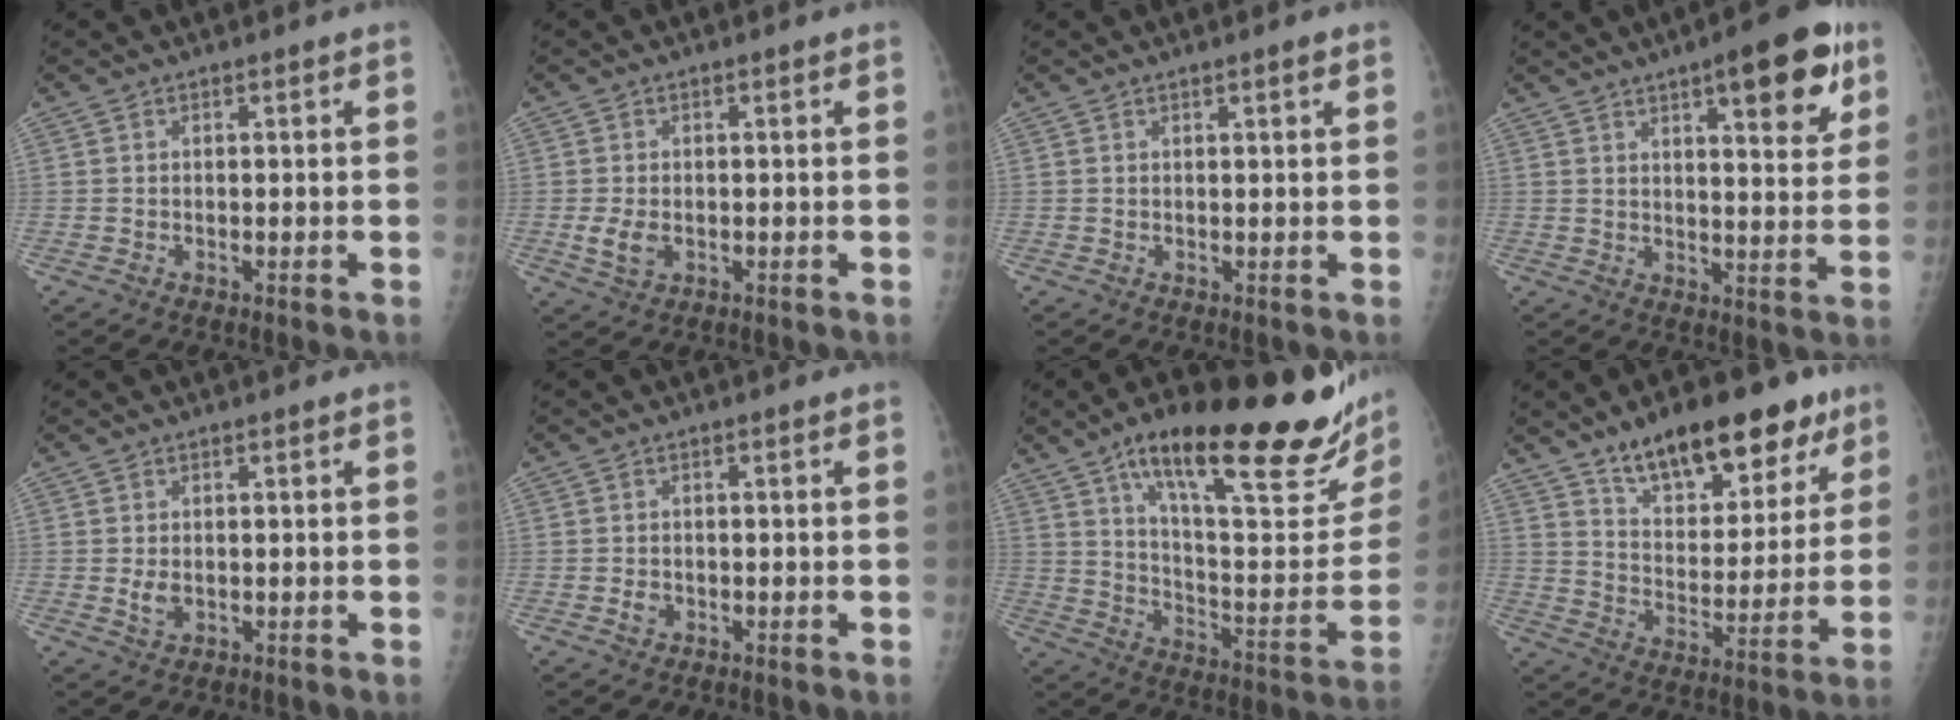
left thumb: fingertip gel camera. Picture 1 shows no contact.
{"total": 3.4, "force": [-0.4, 2.1, 2.7], "torque": [-0.055, -0.007, -0.004]}
{"total": 1.3, "force": [0.8, 0.0, 1.0], "torque": [-0.014, -0.003, 0.012]}
{"total": 14.3, "force": [7.6, 4.1, 11.4], "torque": [-0.125, -0.029, 0.099]}
{"total": 2.4, "force": [0.2, 1.4, 1.9], "torque": [-0.030, -0.006, 0.009]}
{"total": 1.3, "force": [-0.4, 1.0, 0.7], "torque": [-0.010, 0.001, -0.005]}
{"total": 31.1, "force": [18.9, 7.8, 23.5], "torque": [-0.316, -0.055, 0.294]}
{"total": 20.0, "force": [13.0, 9.0, 12.3], "torque": [-0.134, -0.052, 0.207]}